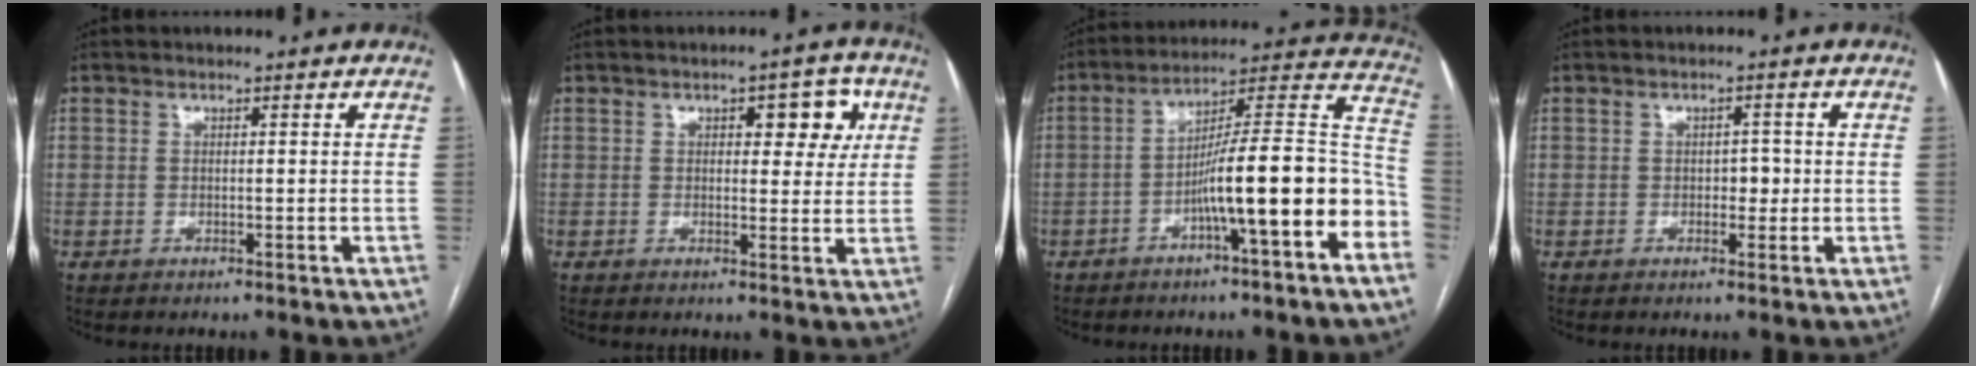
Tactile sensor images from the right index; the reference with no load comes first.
{"total": 5.9, "force": [2.3, 2.7, 4.8], "torque": [-0.048, 0.013, 0.028]}
{"total": 16.1, "force": [-6.1, 1.2, 14.9], "torque": [-0.211, 0.033, -0.092]}
{"total": 2.1, "force": [-0.2, 1.4, 1.6], "torque": [-0.016, 0.006, -0.003]}